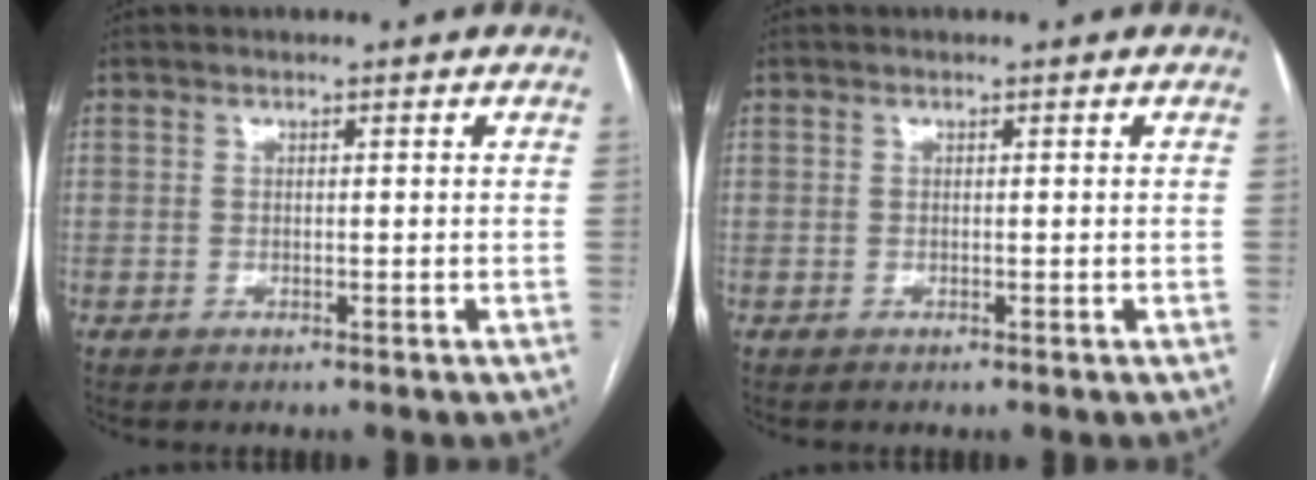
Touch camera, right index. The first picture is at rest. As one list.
[{"total": 0.0}]